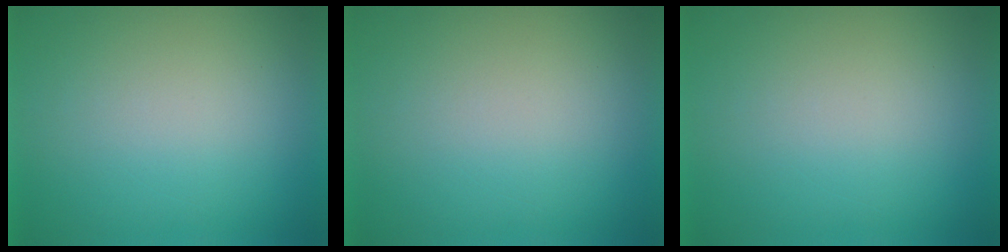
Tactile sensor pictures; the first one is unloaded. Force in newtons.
{"total": 0.0}
{"total": 1.2}